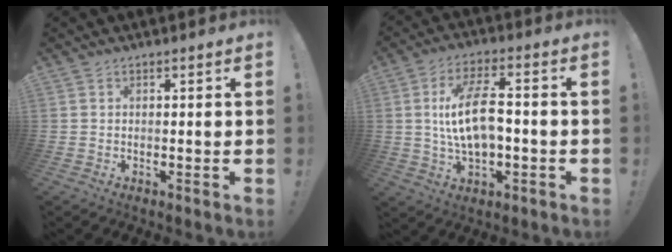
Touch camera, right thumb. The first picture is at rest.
{"total": 13.1, "force": [0.1, 6.3, 11.5], "torque": [-0.204, 0.004, 0.000]}